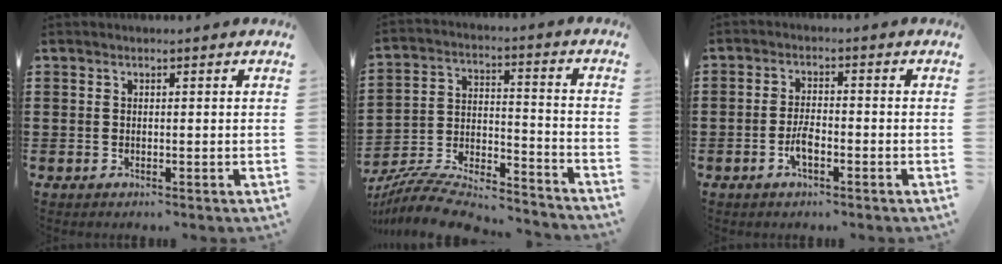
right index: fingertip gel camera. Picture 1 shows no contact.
{"total": 8.1, "force": [-7.6, 1.6, 2.4], "torque": [-0.050, 0.003, -0.151]}
{"total": 3.4, "force": [-1.6, 1.1, 2.7], "torque": [-0.063, -0.003, -0.033]}